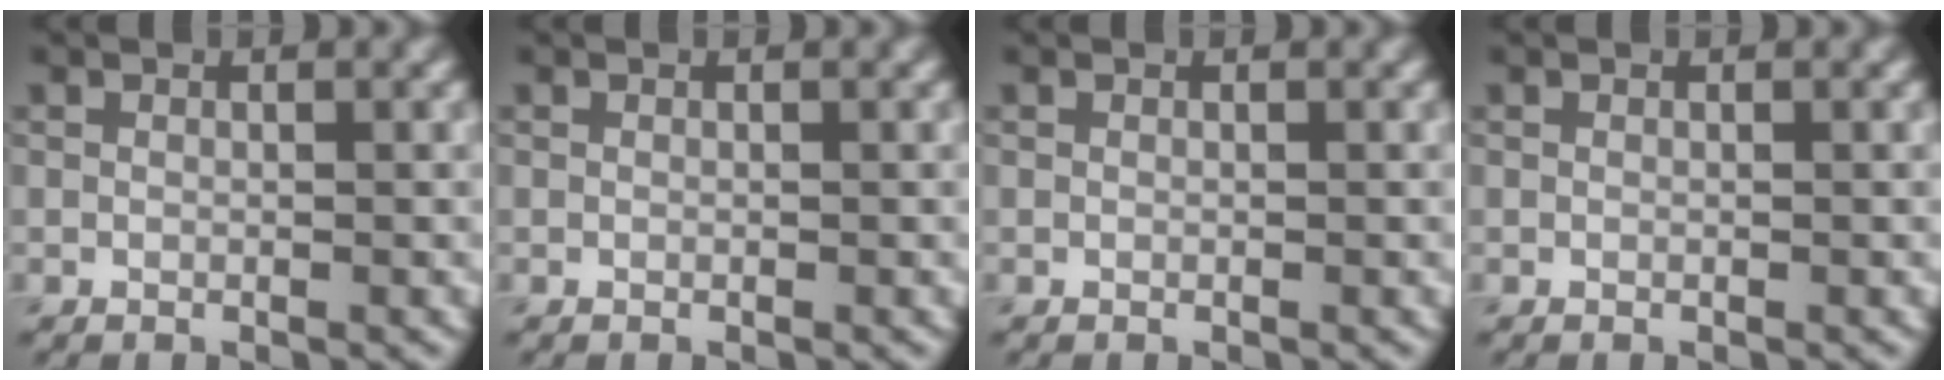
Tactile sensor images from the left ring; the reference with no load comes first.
{"total": 0.0}
{"total": 0.0}
{"total": 0.0}